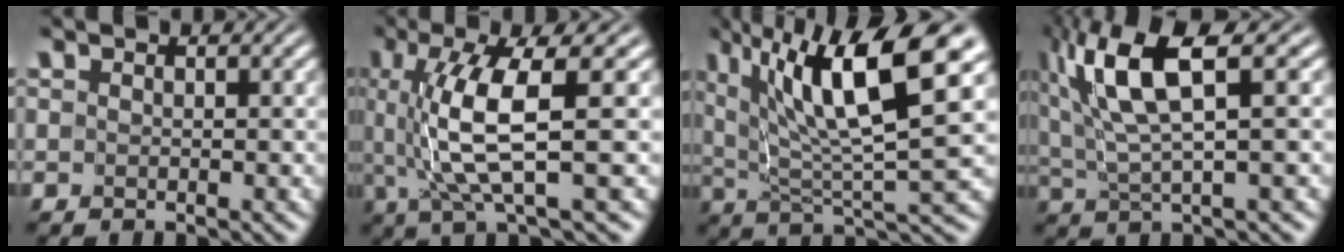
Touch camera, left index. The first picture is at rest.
{"total": 6.8, "force": [0.5, 1.1, 6.7], "torque": [-0.127, 0.001, 0.015]}
{"total": 11.5, "force": [5.3, 2.1, 10.0], "torque": [-0.162, 0.010, 0.096]}
{"total": 7.8, "force": [3.1, 1.7, 7.0], "torque": [-0.147, 0.014, 0.062]}